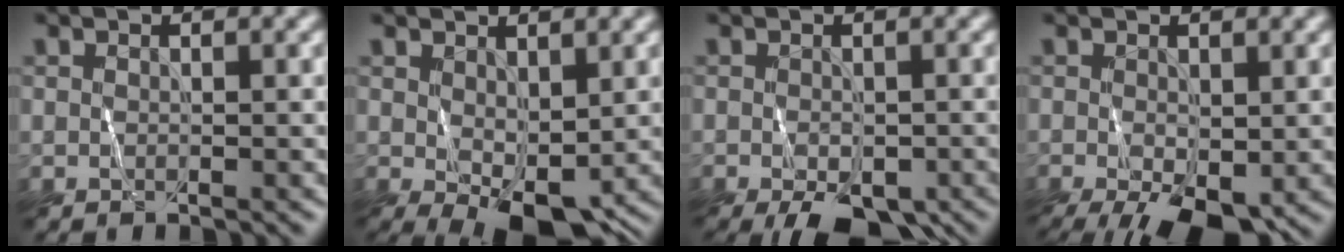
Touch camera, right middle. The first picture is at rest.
{"total": 5.0, "force": [-0.7, 2.4, 4.4], "torque": [-0.089, -0.003, -0.005]}
{"total": 5.4, "force": [-2.7, 2.8, 3.8], "torque": [-0.061, -0.004, -0.039]}
{"total": 6.3, "force": [-2.5, 3.0, 4.9], "torque": [-0.105, -0.008, -0.035]}